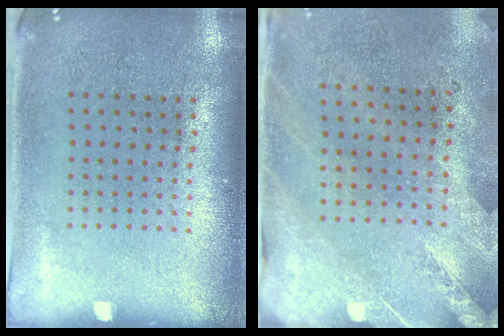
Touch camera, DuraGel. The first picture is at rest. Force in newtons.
{"total": 2.4, "press": 2.1, "slide": 1.3}